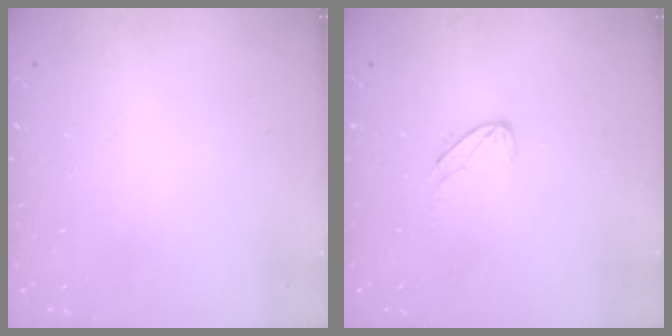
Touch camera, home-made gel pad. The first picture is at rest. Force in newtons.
{"total": 6.8, "press": 6.7, "slide": 0.5}